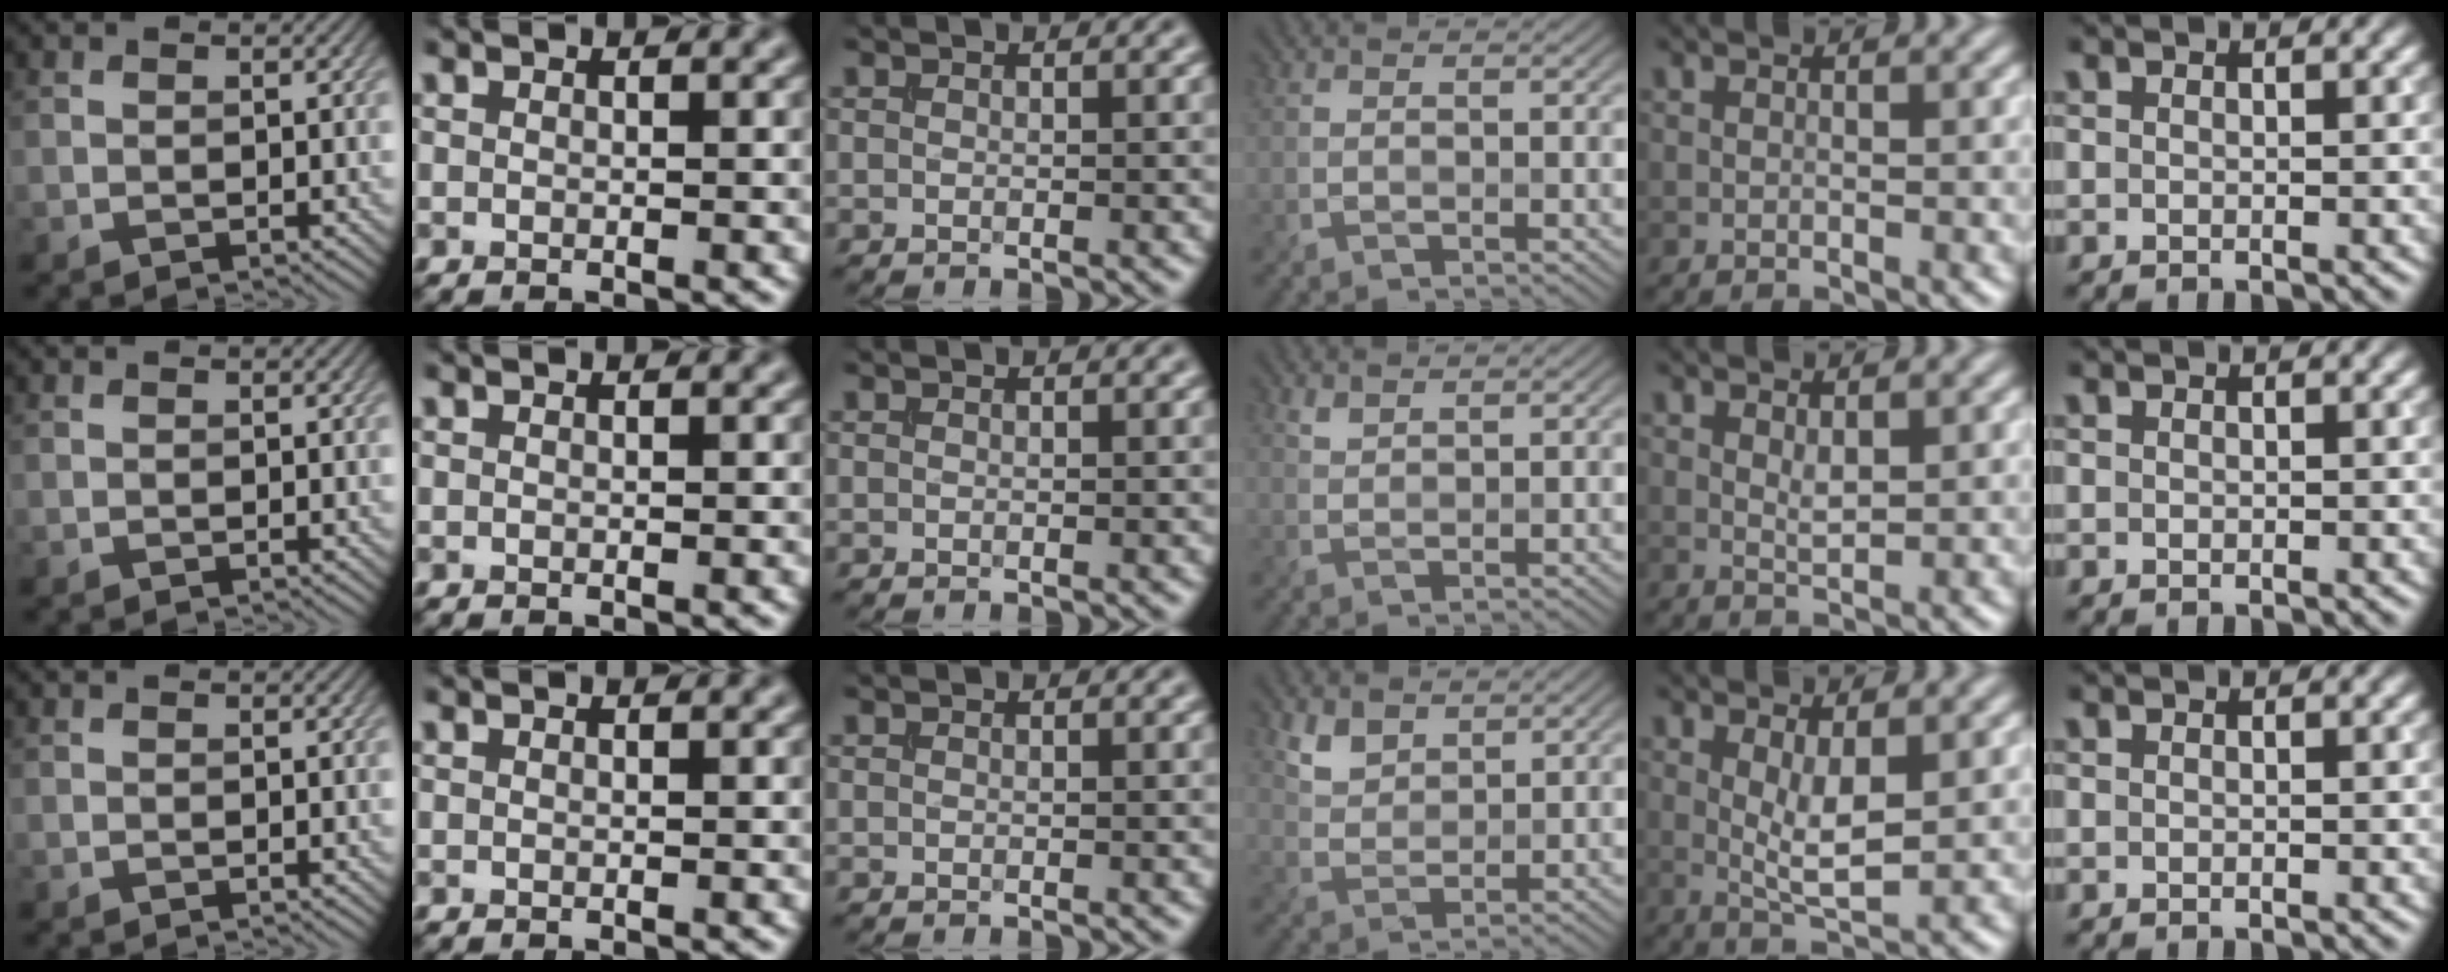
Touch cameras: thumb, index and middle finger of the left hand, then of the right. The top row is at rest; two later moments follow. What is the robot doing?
{"motion": "extract", "object": "file holder"}